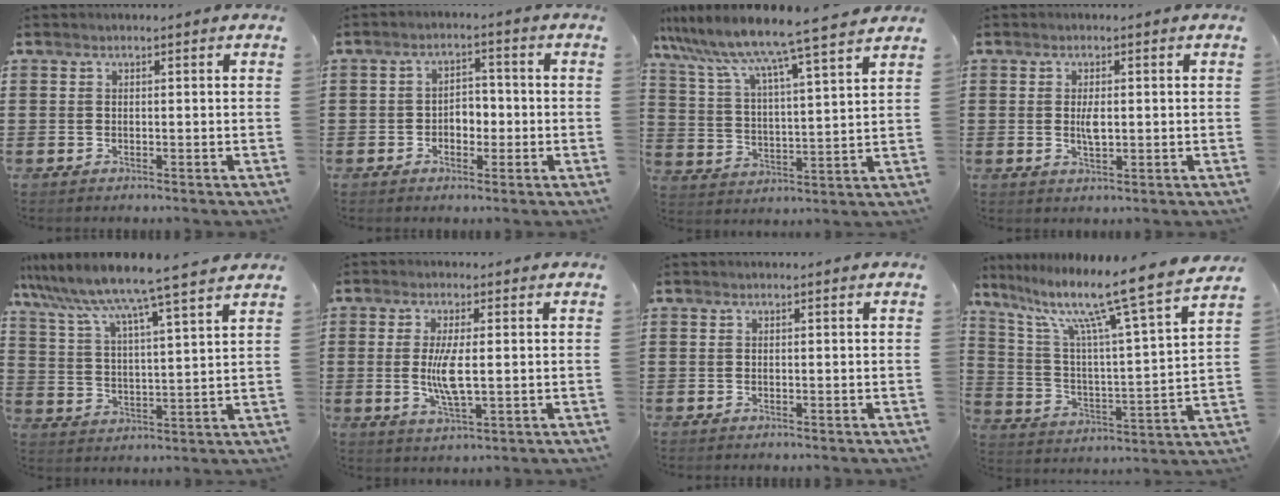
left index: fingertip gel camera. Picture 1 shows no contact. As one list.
[{"total": 3.1, "force": [-1.3, 2.2, 1.7], "torque": [-0.038, 0.008, -0.030]}, {"total": 7.6, "force": [6.9, -1.1, 3.0], "torque": [-0.086, -0.052, 0.110]}, {"total": 2.7, "force": [0.1, 1.0, 2.5], "torque": [-0.056, -0.002, -0.001]}, {"total": 7.0, "force": [6.4, -1.3, 2.5], "torque": [-0.076, -0.051, 0.101]}, {"total": 6.1, "force": [0.0, 1.5, 5.9], "torque": [-0.130, -0.006, -0.008]}, {"total": 0.0}, {"total": 11.8, "force": [9.4, -0.3, 7.2], "torque": [-0.158, -0.072, 0.142]}]